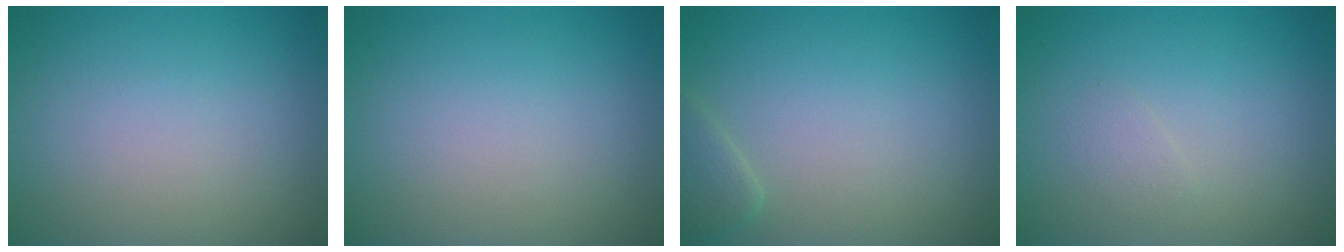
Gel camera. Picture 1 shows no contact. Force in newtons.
{"total": 0.0}
{"total": 1.5, "press": 1.5, "slide": 0.1}
{"total": 0.8, "press": 0.8, "slide": 0.0}